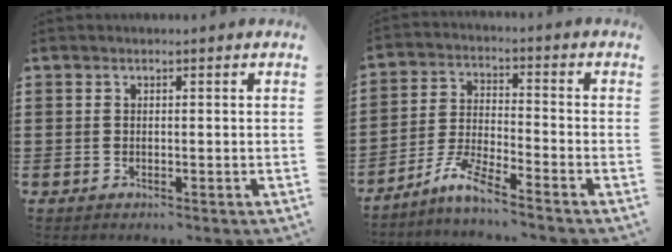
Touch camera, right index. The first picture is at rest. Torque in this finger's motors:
{"motor_torque": [-0.68, 0.80, -0.04, -0.01]}